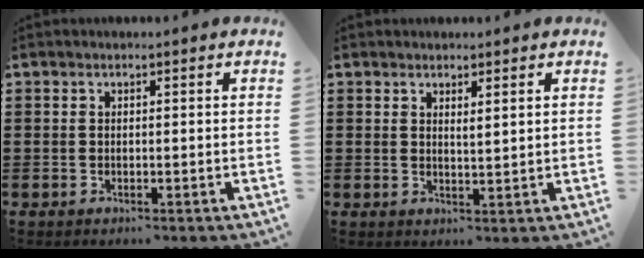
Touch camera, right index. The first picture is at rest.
{"total": 1.3, "force": [1.1, -0.1, 0.7], "torque": [-0.016, -0.001, 0.020]}